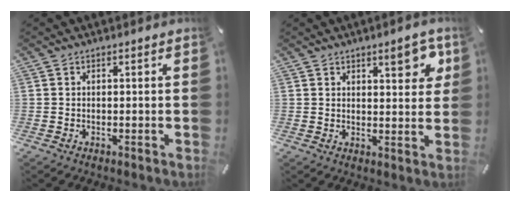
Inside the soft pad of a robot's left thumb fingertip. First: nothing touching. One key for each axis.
{"total": 6.6, "fx": 4.0, "fy": 2.9, "fz": 4.4, "tx": -0.046, "ty": -0.021, "tz": 0.062}